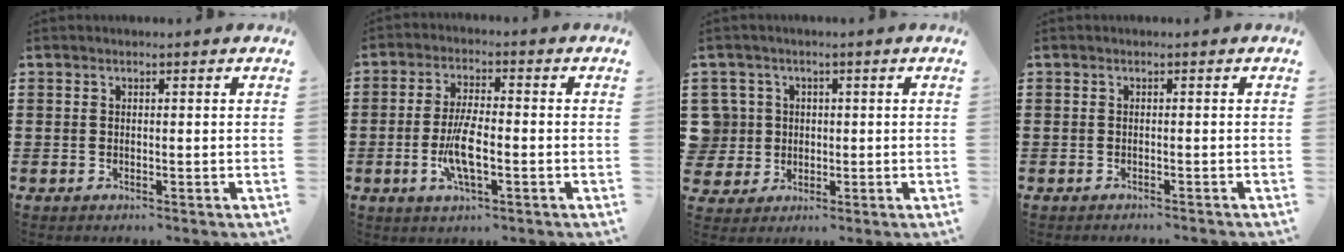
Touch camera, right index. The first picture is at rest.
{"total": 6.7, "force": [-1.7, 1.8, 6.2], "torque": [-0.138, -0.013, -0.037]}
{"total": 5.0, "force": [0.2, 4.9, 0.7], "torque": [-0.050, 0.013, -0.003]}
{"total": 0.7, "force": [-0.7, -0.1, -0.1], "torque": [-0.002, -0.002, -0.014]}